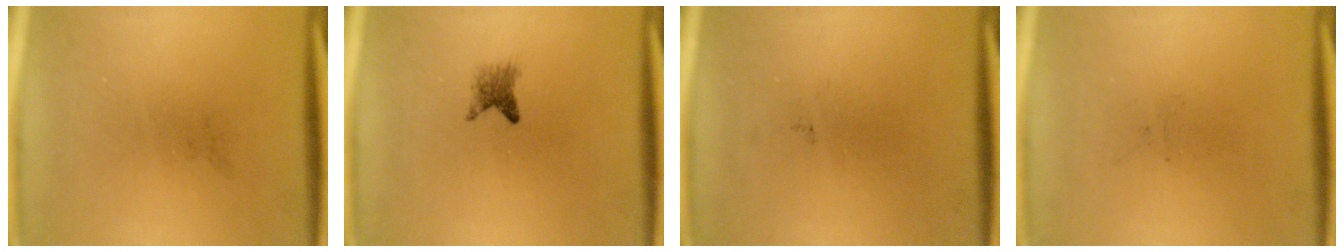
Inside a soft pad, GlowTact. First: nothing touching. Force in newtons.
{"total": 2.0}
{"total": 0.0}
{"total": 0.0}